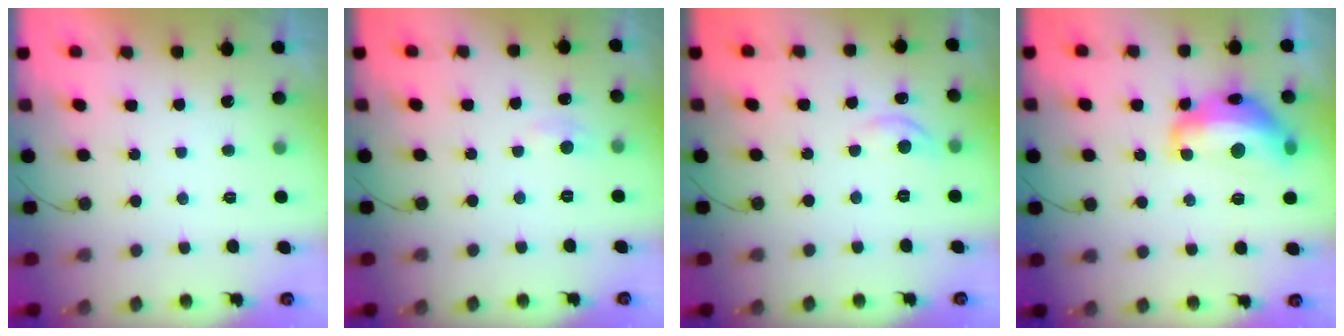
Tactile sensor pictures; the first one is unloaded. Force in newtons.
{"total": 3.7, "press": 3.6, "slide": 0.6}
{"total": 4.6, "press": 4.6, "slide": 0.7}
{"total": 15.6, "press": 15.6, "slide": 1.0}